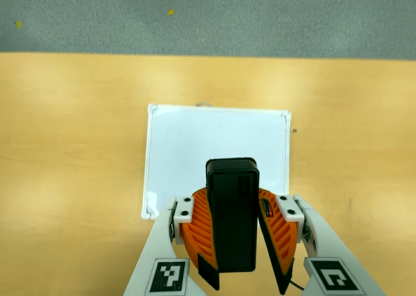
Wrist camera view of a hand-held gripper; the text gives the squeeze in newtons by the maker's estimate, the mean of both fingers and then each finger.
{"total": 10.2, "left": 10.3, "right": 10.2}